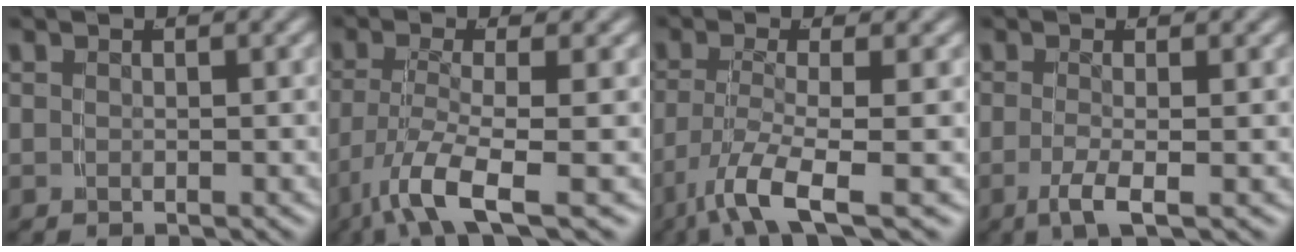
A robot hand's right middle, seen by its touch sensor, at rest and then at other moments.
{"total": 5.9, "force": [-3.3, 1.4, 4.6], "torque": [-0.098, -0.032, -0.040]}
{"total": 5.7, "force": [-3.4, 1.3, 4.4], "torque": [-0.093, -0.033, -0.041]}
{"total": 2.7, "force": [-1.2, 0.2, 2.4], "torque": [-0.061, -0.016, -0.016]}